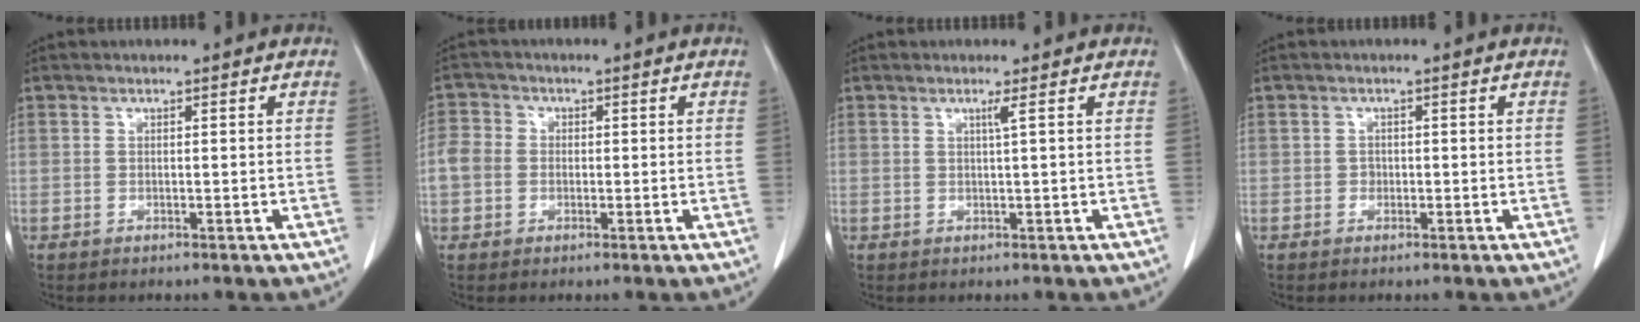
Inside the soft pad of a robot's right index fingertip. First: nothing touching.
{"total": 4.2, "force": [-0.4, 3.7, 1.8], "torque": [-0.044, 0.016, -0.012]}
{"total": 1.1, "force": [0.4, -0.4, 0.9], "torque": [-0.022, -0.003, 0.010]}
{"total": 0.9, "force": [-0.2, 0.8, 0.3], "torque": [0.001, 0.004, -0.005]}